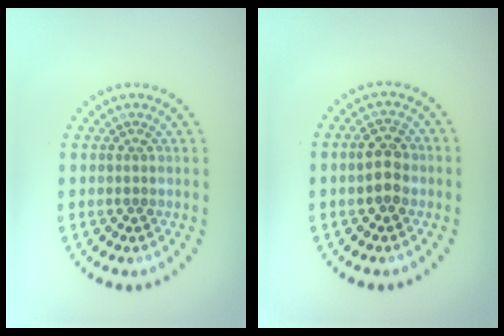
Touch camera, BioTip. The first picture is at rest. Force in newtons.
{"total": 2.7, "press": 2.6, "slide": 0.3}